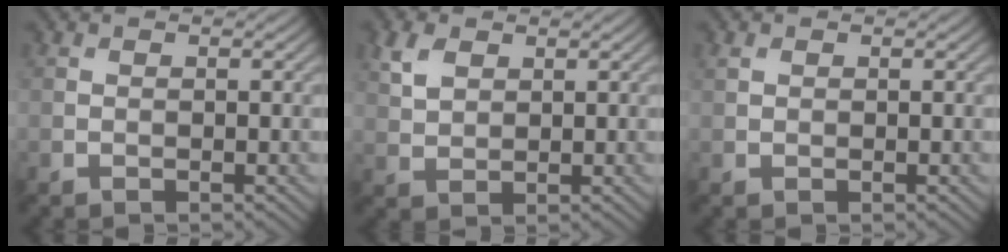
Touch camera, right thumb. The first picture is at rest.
{"total": 3.8, "force": [1.9, 2.4, 2.2], "torque": [-0.059, 0.004, 0.041]}
{"total": 1.0, "force": [0.5, 0.7, 0.5], "torque": [-0.013, 0.000, 0.011]}